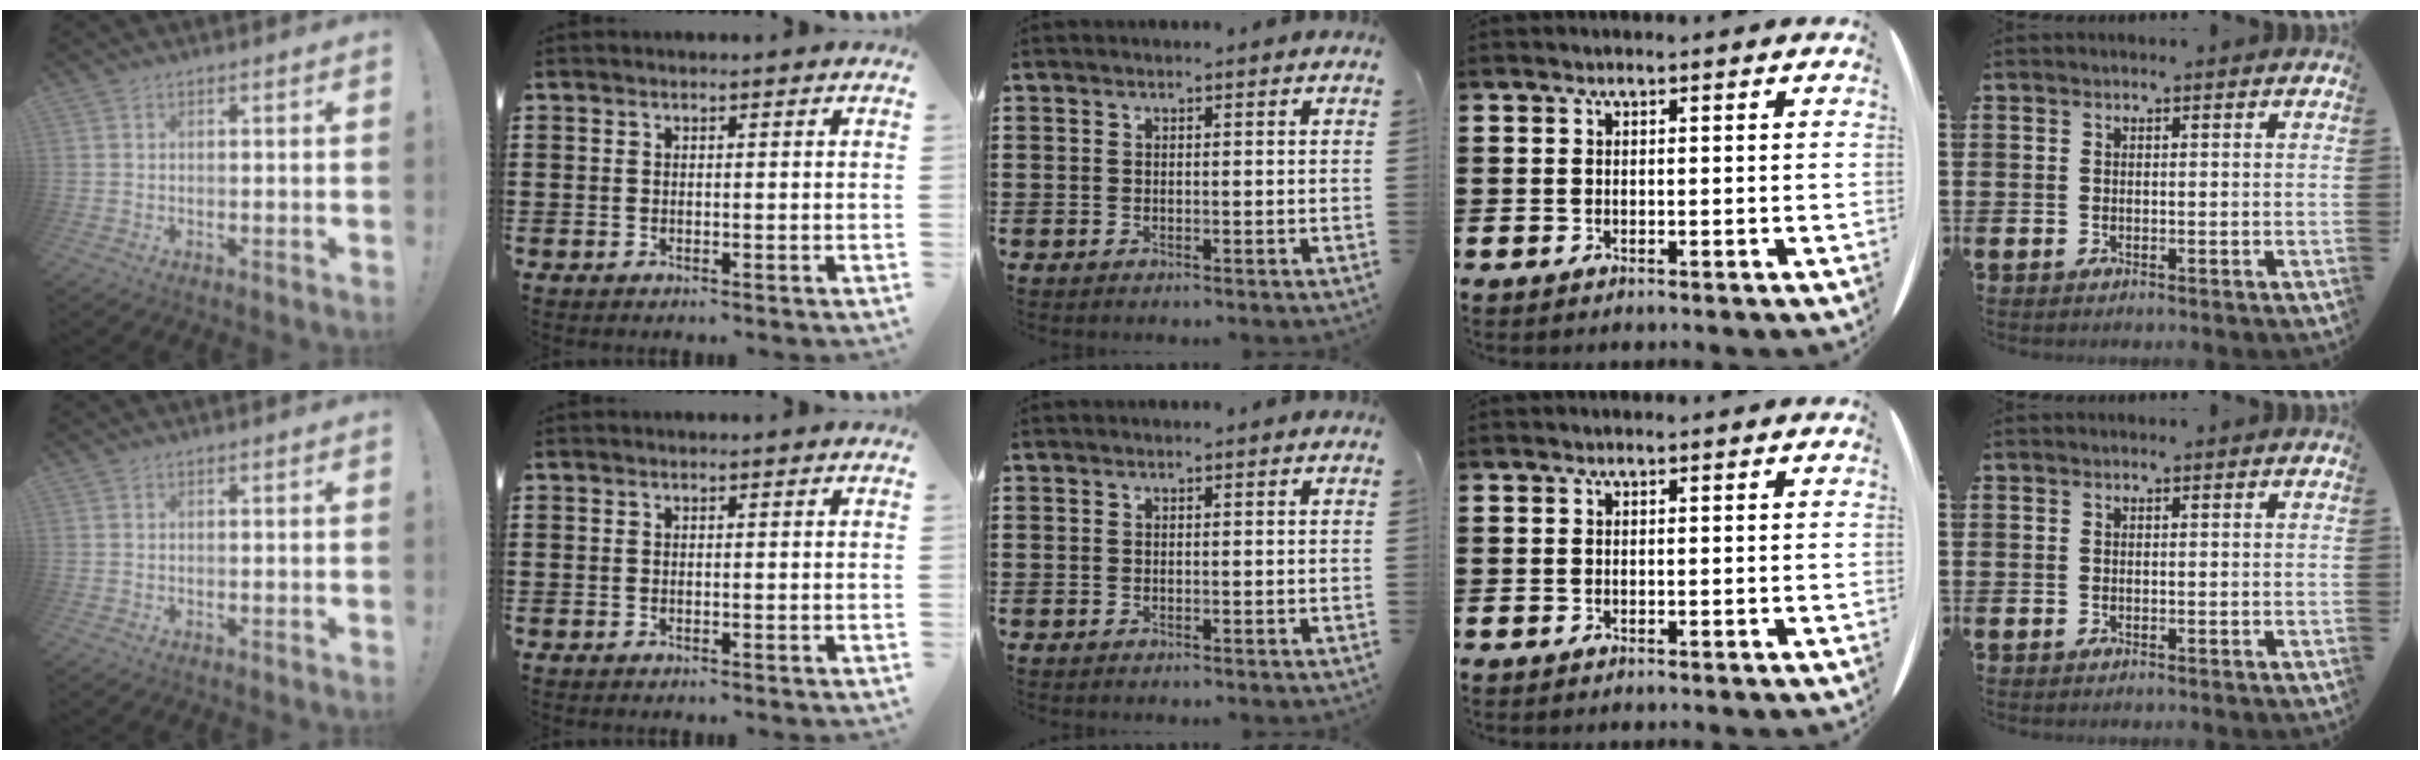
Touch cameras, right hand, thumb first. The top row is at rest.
{}